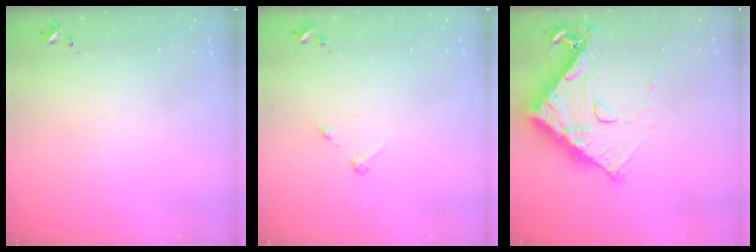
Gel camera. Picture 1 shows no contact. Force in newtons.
{"total": 2.7, "press": 2.7, "slide": 0.3}
{"total": 15.0, "press": 14.9, "slide": 1.4}